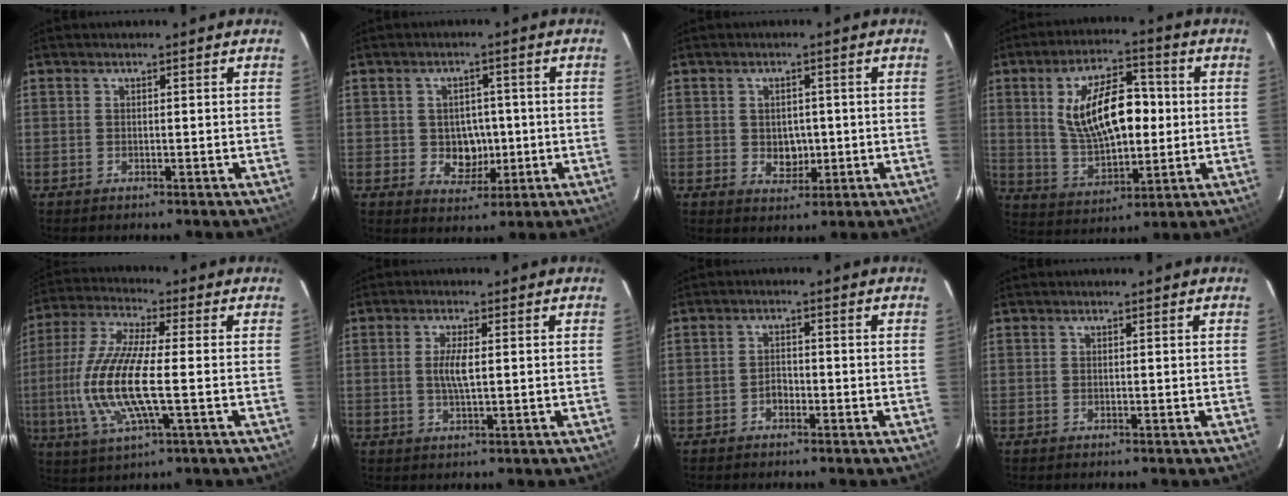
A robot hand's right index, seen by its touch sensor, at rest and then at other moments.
{"total": 5.7, "force": [-0.4, 5.0, 2.6], "torque": [-0.049, 0.007, 0.008]}
{"total": 4.1, "force": [-0.3, 3.4, 2.3], "torque": [-0.036, 0.000, 0.002]}
{"total": 15.5, "force": [1.8, 7.4, 13.5], "torque": [-0.241, 0.013, 0.046]}
{"total": 15.0, "force": [-2.2, 3.3, 14.5], "torque": [-0.303, -0.008, -0.046]}
{"total": 3.8, "force": [0.3, 0.8, 3.7], "torque": [-0.072, -0.002, 0.006]}
{"total": 1.7, "force": [-1.1, 1.2, 0.6], "torque": [-0.012, 0.005, -0.018]}
{"total": 0.0}